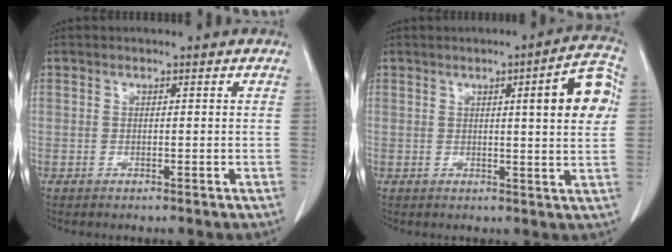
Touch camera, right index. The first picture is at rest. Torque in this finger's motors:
{"motor_torque": [0.66, 0.51, 0.39, 0.06]}